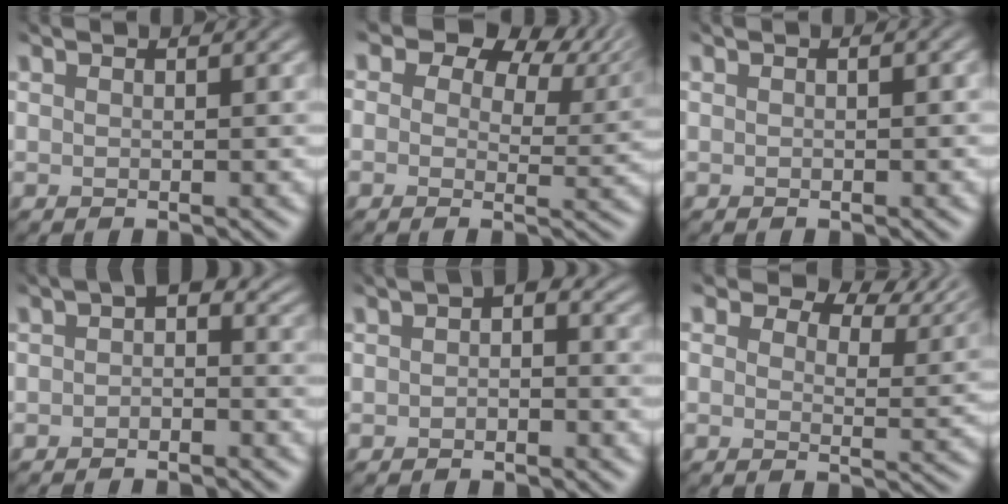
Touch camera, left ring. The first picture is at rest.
{"total": 6.1, "force": [3.7, 3.8, 2.9], "torque": [-0.047, -0.013, 0.053]}
{"total": 0.8, "force": [-0.2, 0.4, 0.7], "torque": [-0.016, -0.001, 0.001]}
{"total": 2.3, "force": [-0.6, 1.6, 1.6], "torque": [-0.019, 0.001, -0.022]}
{"total": 2.4, "force": [-0.4, 1.8, 1.6], "torque": [-0.029, 0.006, -0.013]}
{"total": 5.4, "force": [4.1, 2.7, 2.2], "torque": [-0.038, -0.006, 0.050]}